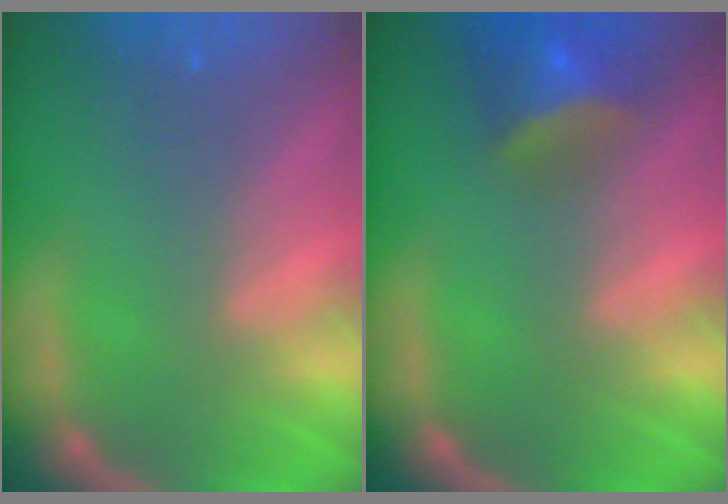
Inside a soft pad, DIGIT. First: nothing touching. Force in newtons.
{"total": 5.5}